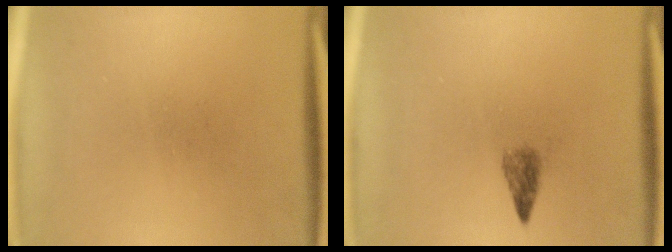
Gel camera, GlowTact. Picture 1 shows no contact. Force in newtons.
{"total": 1.8}